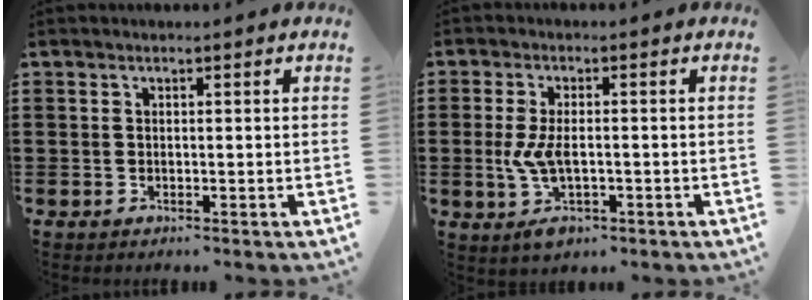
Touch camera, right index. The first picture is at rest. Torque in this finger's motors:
{"motor_torque": [0.49, 0.43, 0.42, 0.13]}